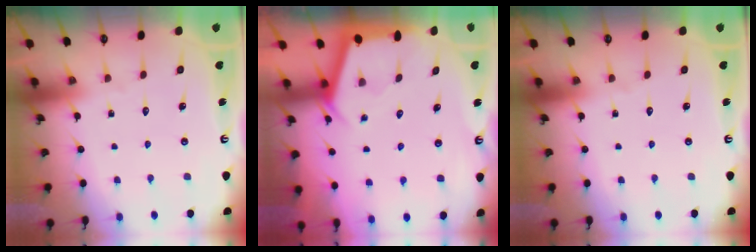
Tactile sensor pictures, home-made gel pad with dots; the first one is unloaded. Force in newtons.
{"total": 2.9, "press": 2.9, "slide": 0.3}
{"total": 0.0}